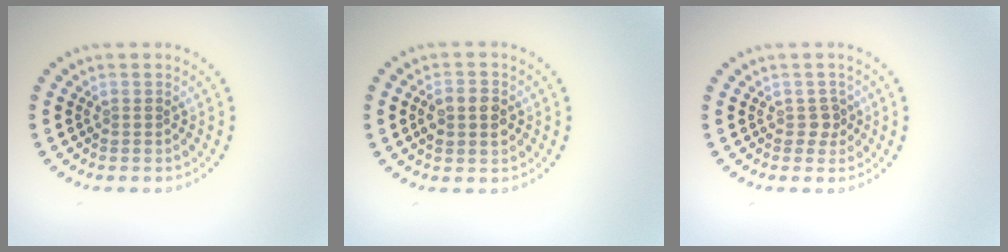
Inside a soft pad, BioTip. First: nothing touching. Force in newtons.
{"total": 3.0, "press": 3.0, "slide": 0.1}
{"total": 1.2, "press": 1.1, "slide": 0.6}